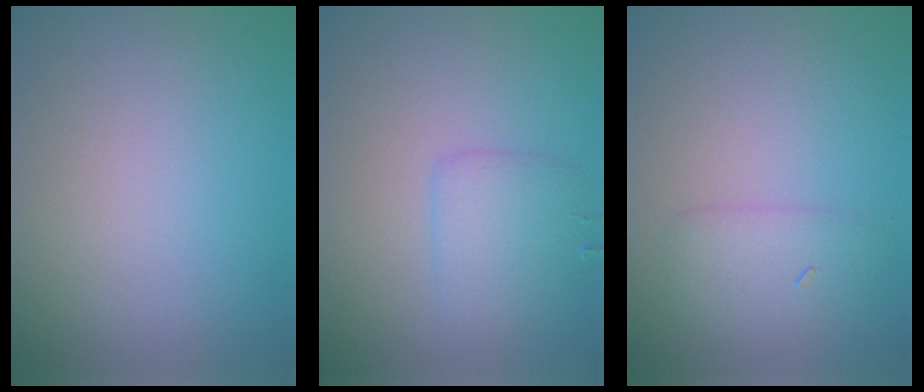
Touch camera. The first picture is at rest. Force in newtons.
{"total": 2.6, "press": 2.6, "slide": 0.0}
{"total": 2.1, "press": 2.1, "slide": 0.1}